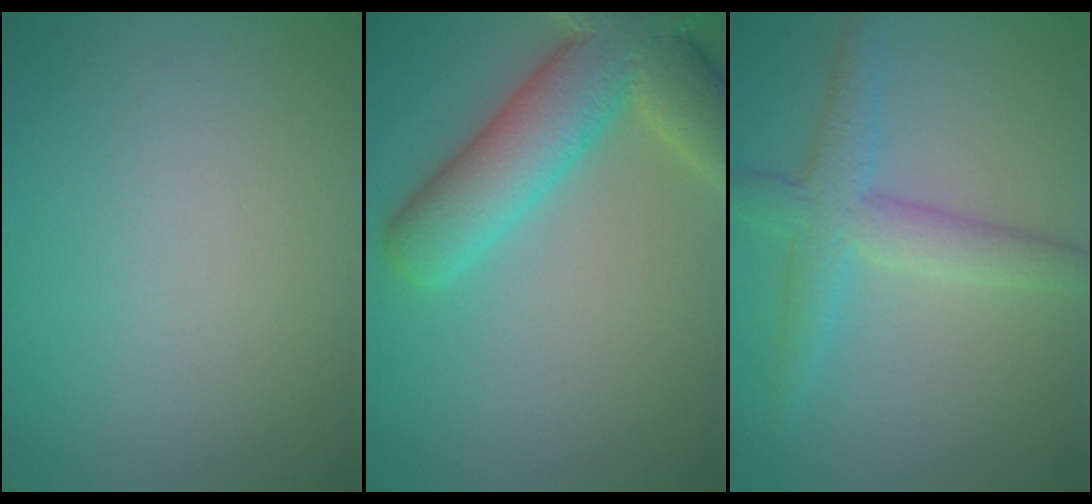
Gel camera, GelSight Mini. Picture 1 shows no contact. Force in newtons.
{"total": 9.1, "press": 9.0, "slide": 0.7}
{"total": 4.0, "press": 4.0, "slide": 0.1}